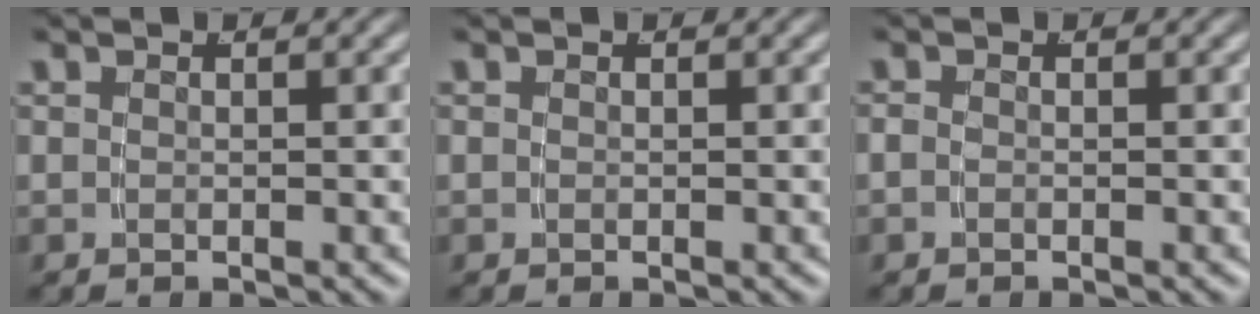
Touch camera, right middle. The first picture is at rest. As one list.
[{"total": 0.0}, {"total": 0.6, "force": [-0.1, 0.4, 0.3], "torque": [-0.007, -0.002, -0.004]}]